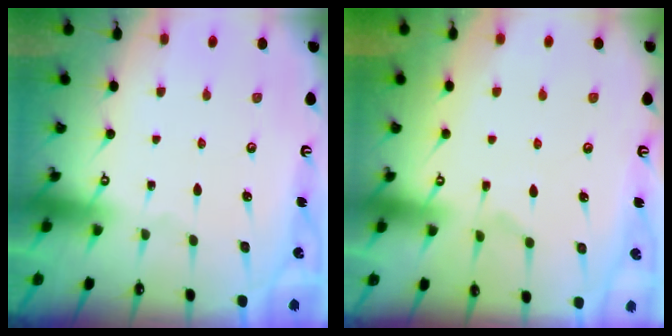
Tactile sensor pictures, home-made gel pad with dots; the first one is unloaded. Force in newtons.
{"total": 1.1, "press": 0.1, "slide": 1.1}